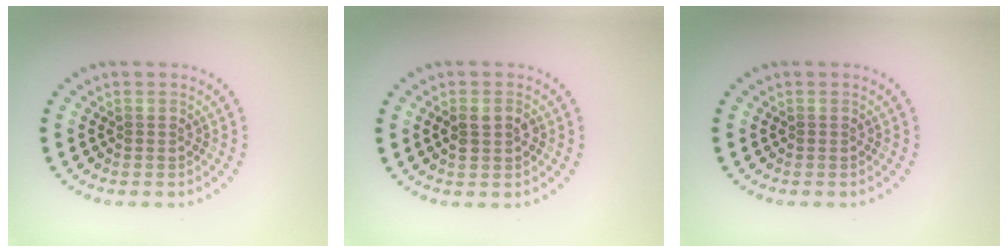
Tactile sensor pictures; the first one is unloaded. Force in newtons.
{"total": 1.9, "press": 1.9, "slide": 0.2}
{"total": 0.0}